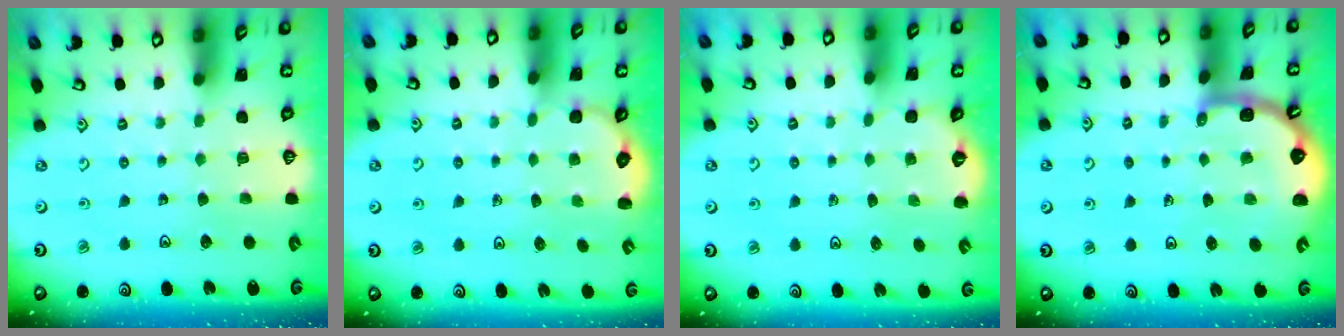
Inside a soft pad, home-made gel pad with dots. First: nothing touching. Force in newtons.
{"total": 1.5, "press": 1.2, "slide": 0.9}
{"total": 1.4, "press": 0.8, "slide": 1.2}
{"total": 3.3, "press": 3.3, "slide": 0.5}